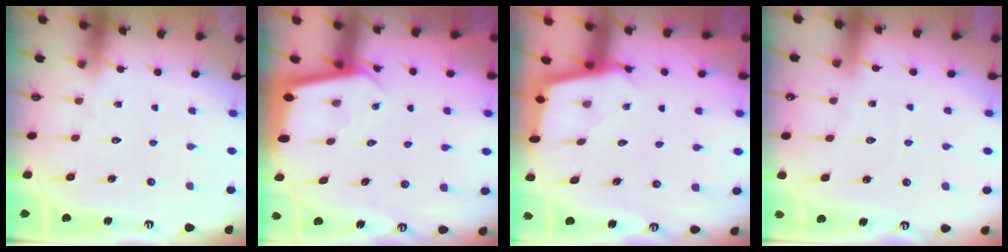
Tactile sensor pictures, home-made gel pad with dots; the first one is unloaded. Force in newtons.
{"total": 2.5, "press": 2.5, "slide": 0.1}
{"total": 2.2, "press": 2.2, "slide": 0.2}
{"total": 1.9, "press": 1.9, "slide": 0.3}